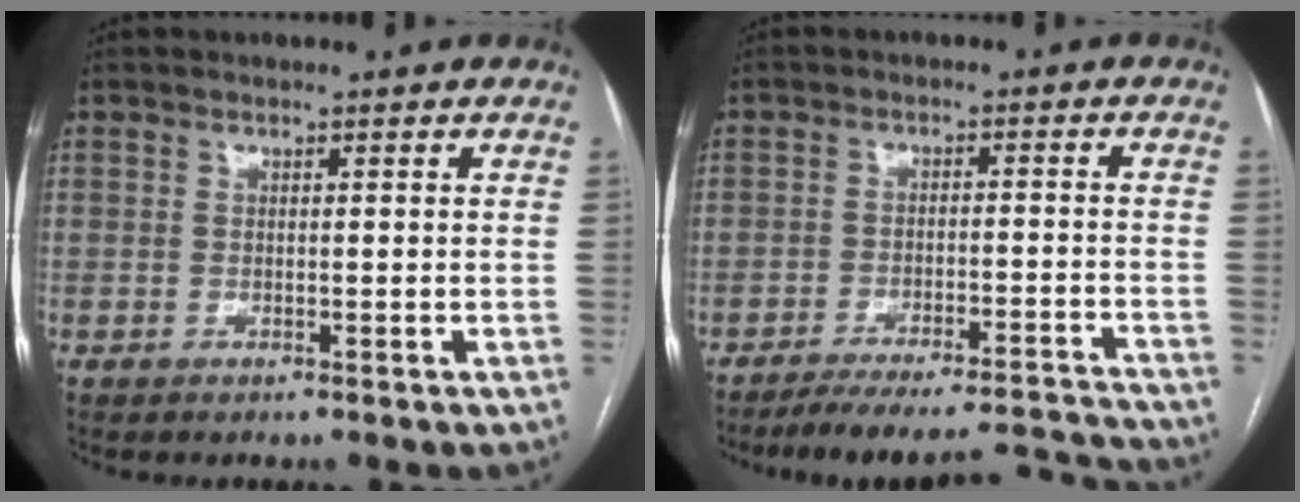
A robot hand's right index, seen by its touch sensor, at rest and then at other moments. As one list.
[{"total": 16.6, "force": [-16.0, 1.3, 4.3], "torque": [-0.060, 0.010, -0.217]}]